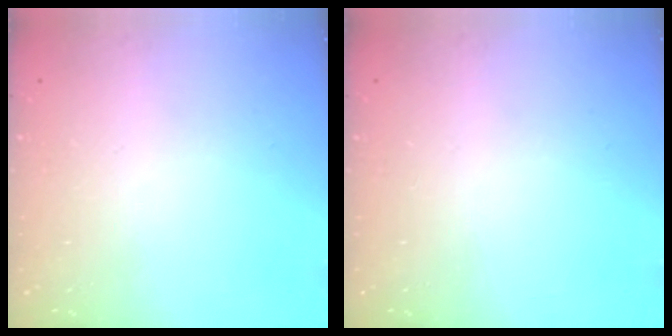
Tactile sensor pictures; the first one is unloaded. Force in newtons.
{"total": 0.0}